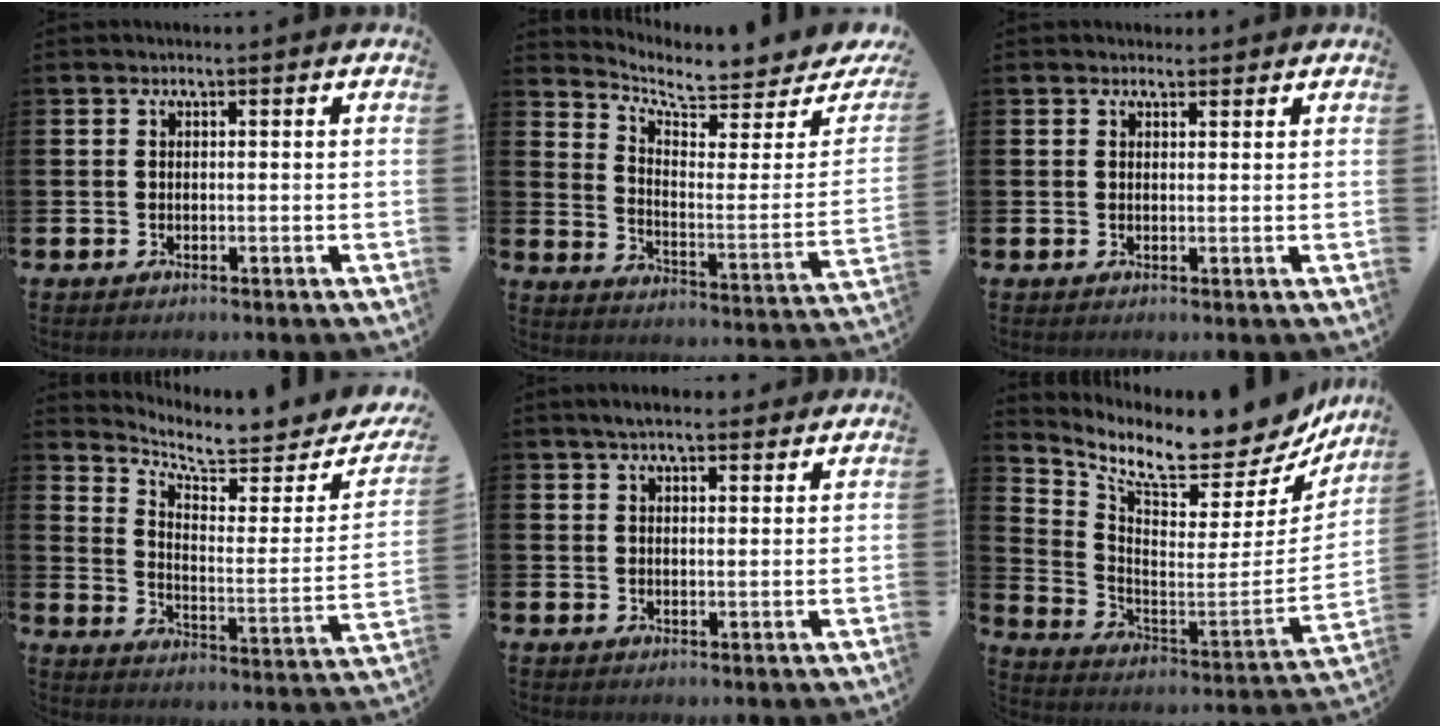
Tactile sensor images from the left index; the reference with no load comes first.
{"total": 6.1, "force": [5.8, 1.2, 1.6], "torque": [-0.053, -0.058, 0.093]}
{"total": 1.4, "force": [1.2, 0.6, 0.1], "torque": [0.014, -0.002, 0.019]}
{"total": 6.2, "force": [5.8, 1.3, 1.8], "torque": [-0.055, -0.057, 0.093]}
{"total": 3.9, "force": [3.4, 1.1, 1.6], "torque": [-0.028, -0.009, 0.061]}
{"total": 9.3, "force": [8.1, 2.4, 3.9], "torque": [-0.091, -0.084, 0.127]}